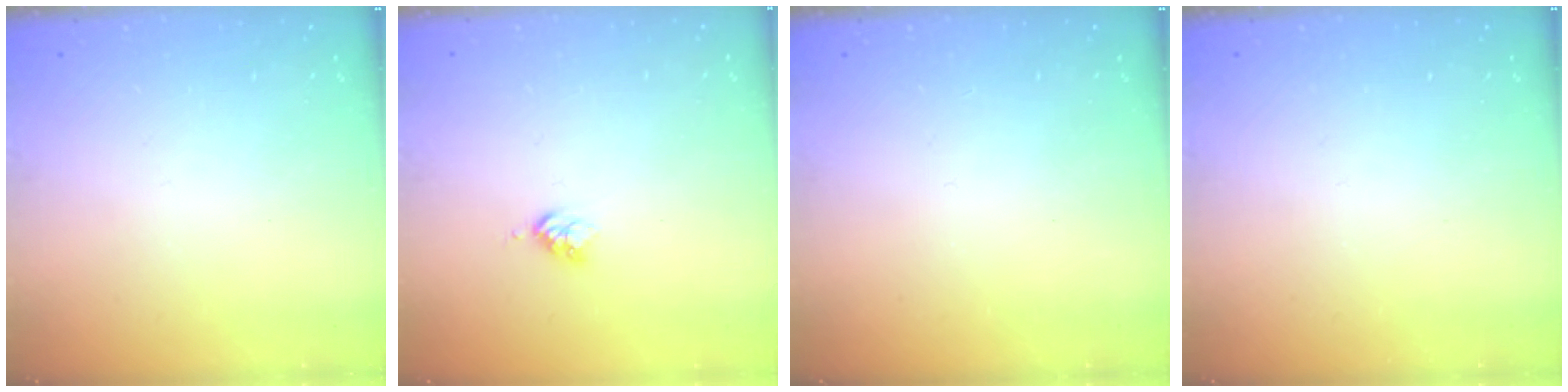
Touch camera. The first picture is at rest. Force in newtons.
{"total": 3.0, "press": 2.9, "slide": 0.4}
{"total": 0.0}
{"total": 0.0}